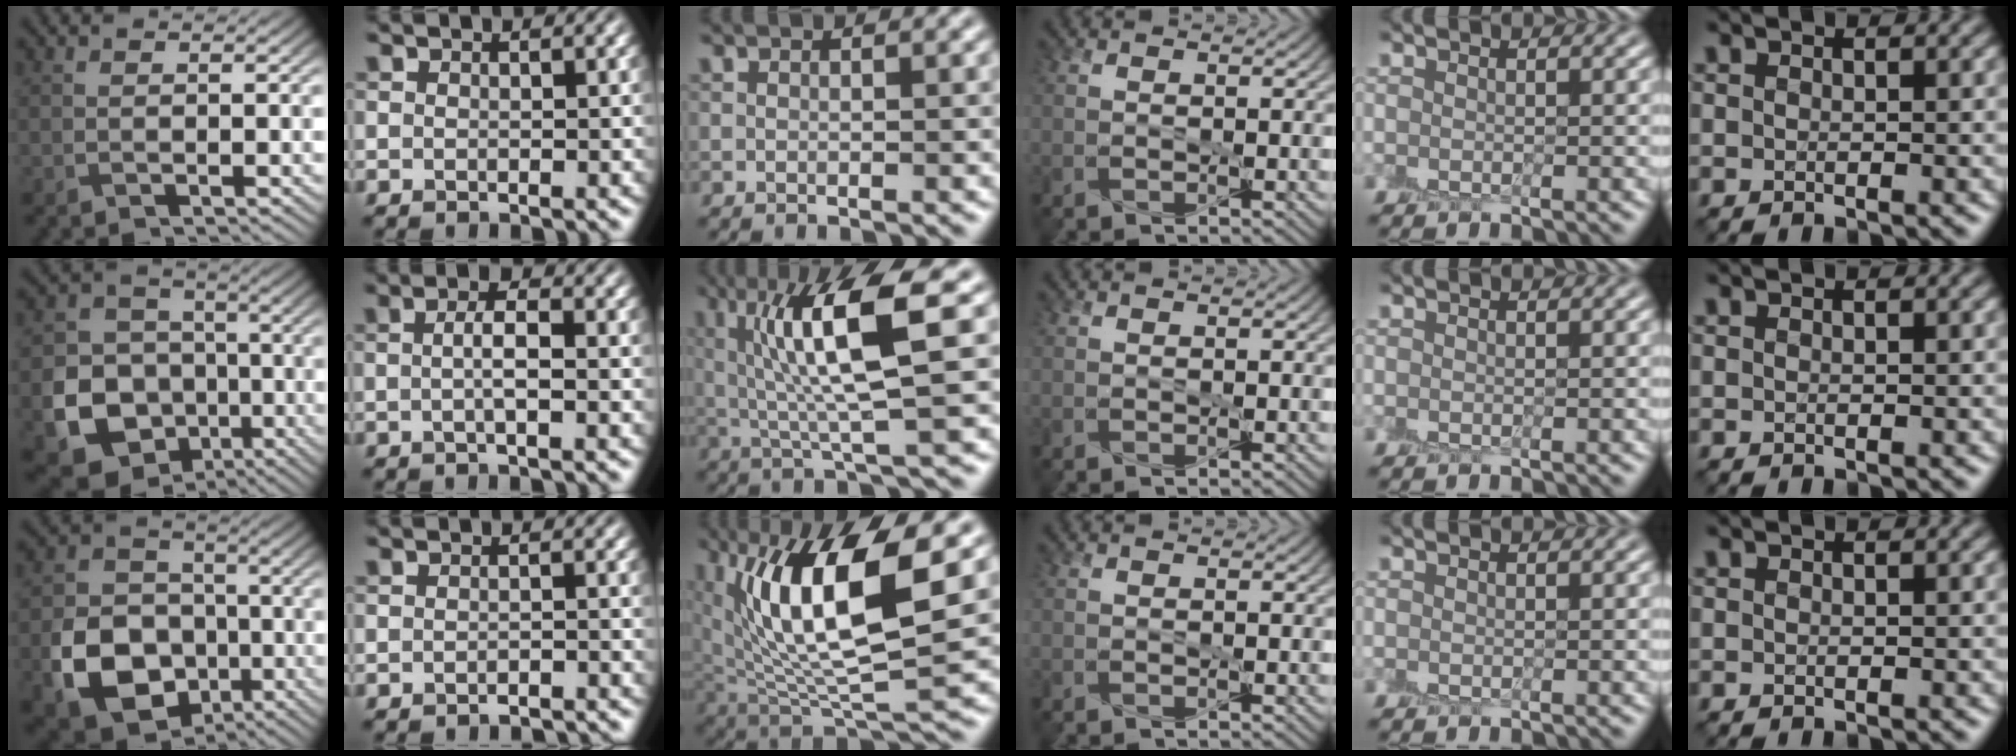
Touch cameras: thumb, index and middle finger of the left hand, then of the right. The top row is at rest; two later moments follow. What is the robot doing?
{"motion": "peel", "object": "sticky note"}